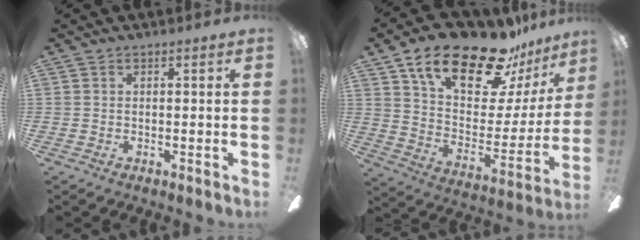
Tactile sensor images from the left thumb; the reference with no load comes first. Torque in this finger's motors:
{"motor_torque": [1.98, 1.98, 1.42, -1.35, 0.28]}